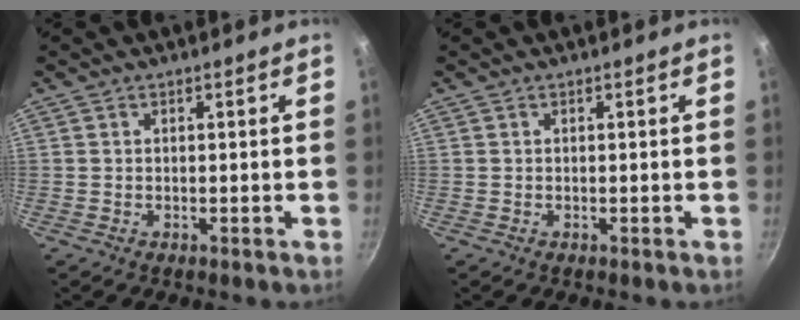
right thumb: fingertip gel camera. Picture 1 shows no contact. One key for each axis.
{"total": 0.0}